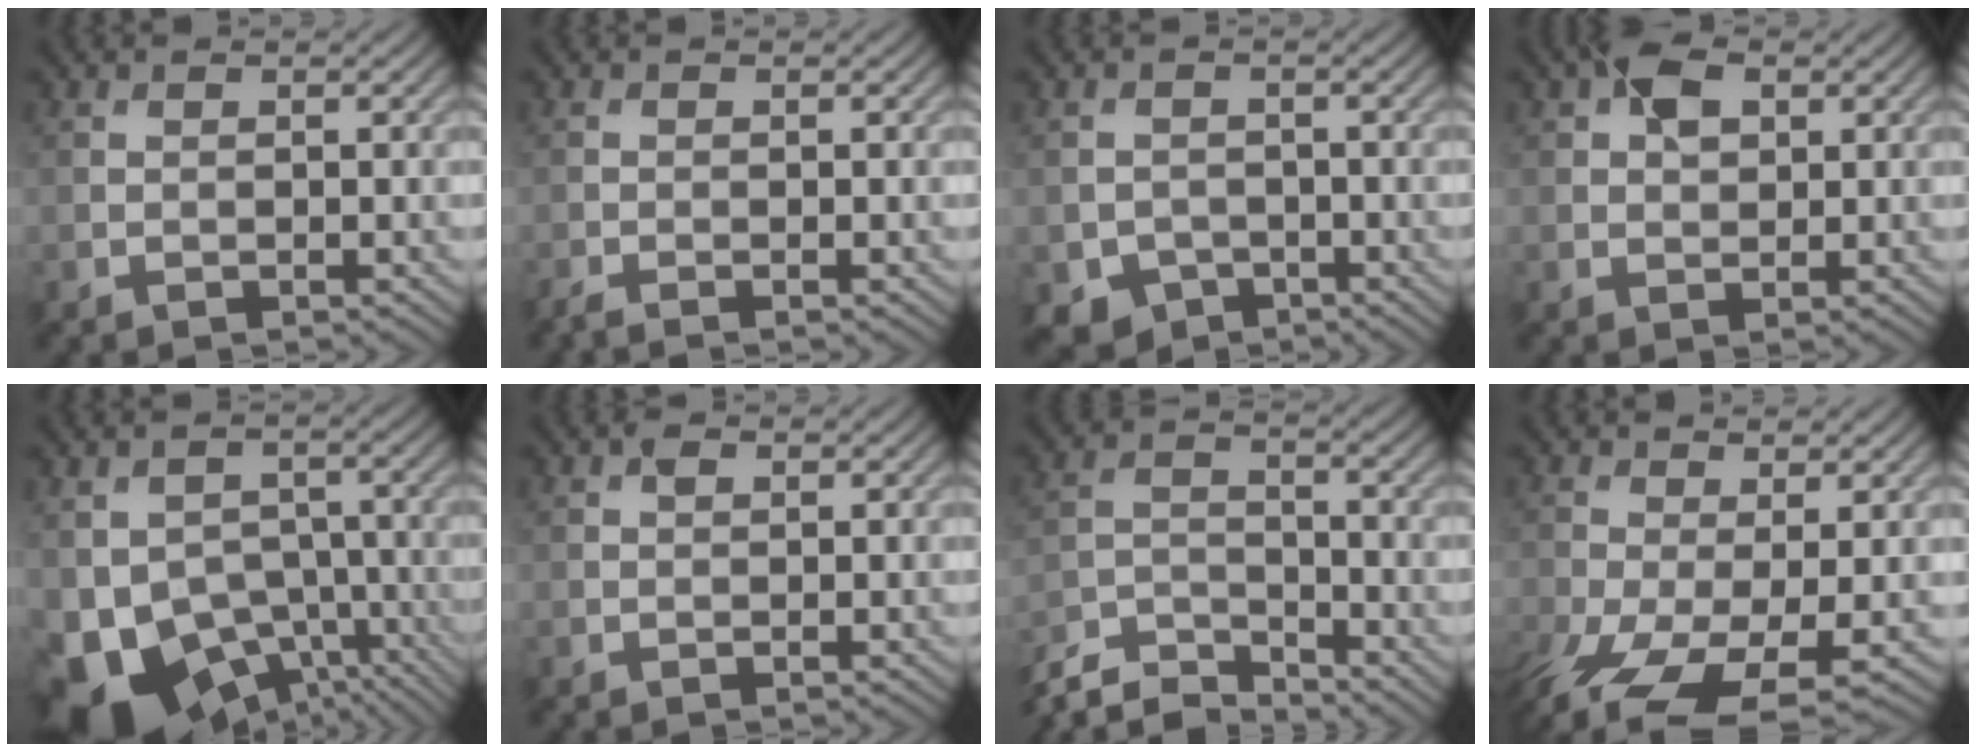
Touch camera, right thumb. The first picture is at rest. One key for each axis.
{"total": 1.2, "fx": -1.0, "fy": 0.0, "fz": 0.7, "tx": -0.014, "ty": -0.006, "tz": -0.027}
{"total": 3.5, "fx": -2.3, "fy": 2.5, "fz": 1.1, "tx": -0.025, "ty": -0.011, "tz": -0.043}
{"total": 3.9, "fx": 1.5, "fy": 2.4, "fz": 2.7, "tx": -0.050, "ty": 0.009, "tz": 0.021}
{"total": 13.1, "fx": -6.1, "fy": 9.2, "fz": 7.1, "tx": -0.163, "ty": -0.045, "tz": -0.083}
{"total": 0.8, "fx": 0.4, "fy": 0.5, "fz": 0.5, "tx": -0.009, "ty": -0.001, "tz": 0.007}
{"total": 7.9, "fx": -7.4, "fy": 1.6, "fz": 2.5, "tx": -0.055, "ty": -0.009, "tz": -0.150}
{"total": 8.7, "fx": -3.9, "fy": 3.7, "fz": 6.9, "tx": -0.155, "ty": -0.032, "tz": -0.066}